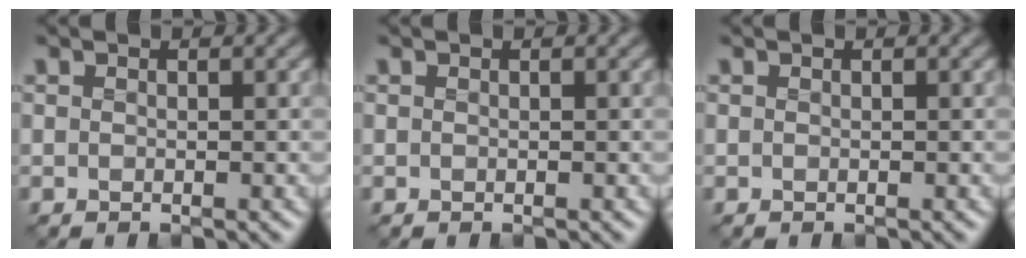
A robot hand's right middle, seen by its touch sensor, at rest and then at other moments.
{"total": 0.0}
{"total": 0.0}